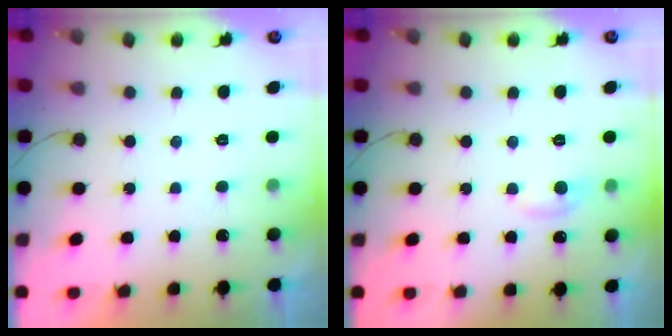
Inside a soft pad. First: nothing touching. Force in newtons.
{"total": 5.9, "press": 5.9, "slide": 0.8}